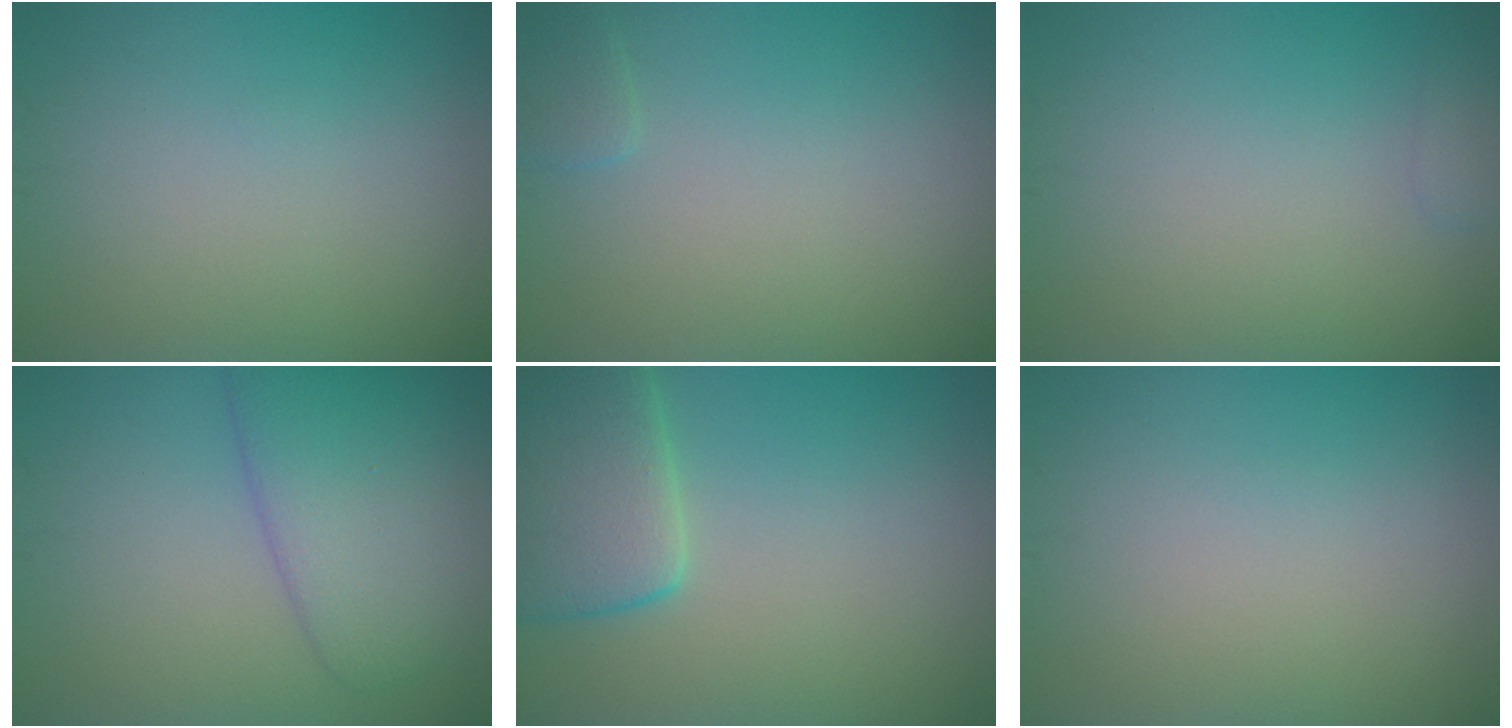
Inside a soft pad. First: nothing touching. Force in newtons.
{"total": 1.1, "press": 1.1, "slide": 0.1}
{"total": 1.1, "press": 1.1, "slide": 0.1}
{"total": 5.9, "press": 5.9, "slide": 0.4}
{"total": 6.6, "press": 6.6, "slide": 0.5}
{"total": 0.0}